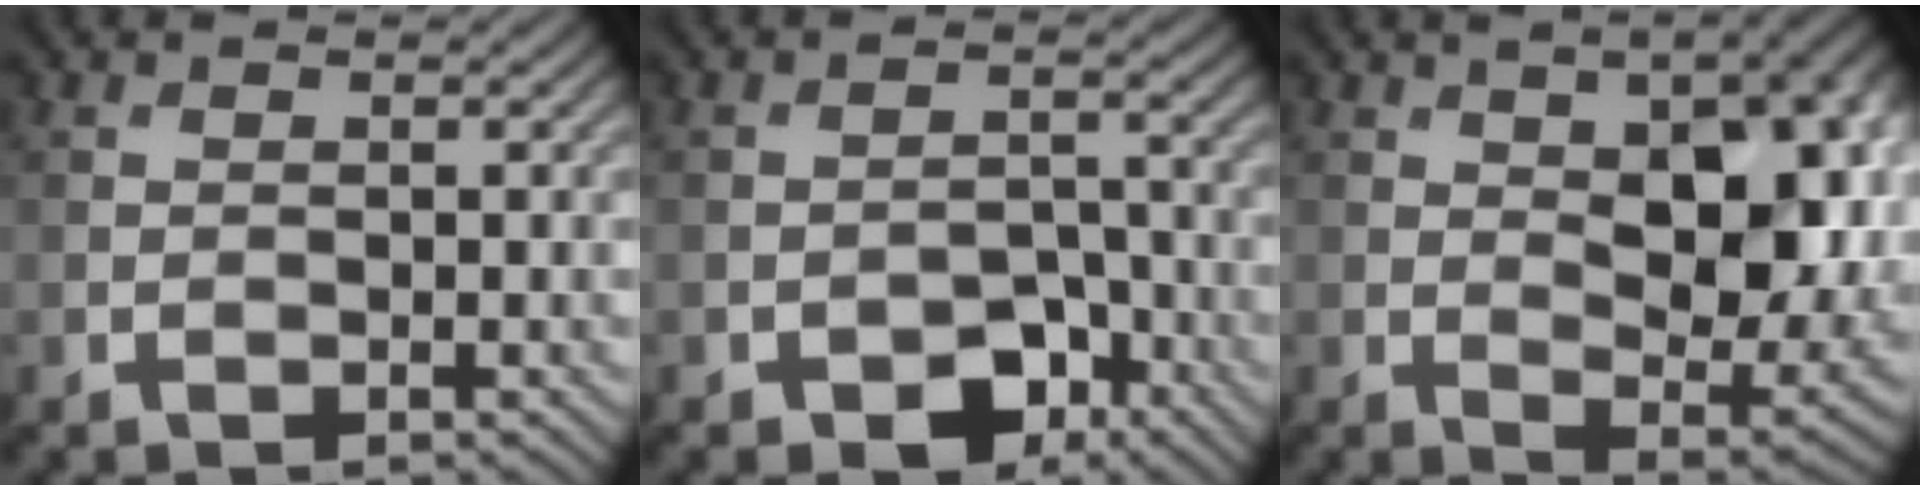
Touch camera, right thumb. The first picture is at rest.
{"total": 4.9, "force": [-3.0, 2.9, 2.6], "torque": [-0.033, 0.004, -0.052]}
{"total": 14.7, "force": [2.2, 7.7, 12.3], "torque": [-0.171, -0.008, 0.042]}